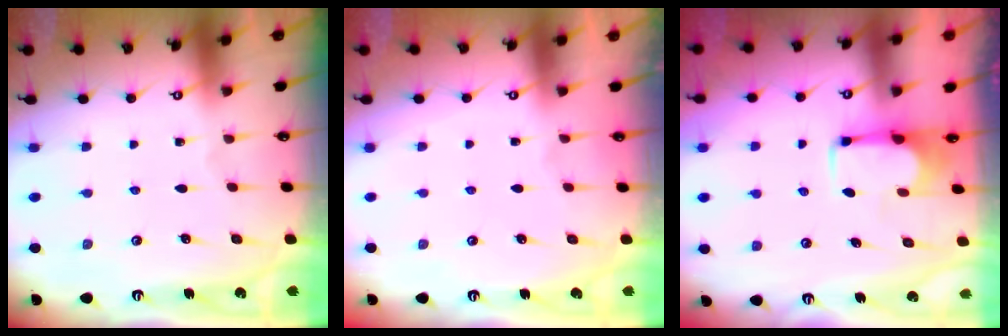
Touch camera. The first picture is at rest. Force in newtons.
{"total": 1.3, "press": 1.1, "slide": 0.8}
{"total": 1.7, "press": 1.6, "slide": 0.7}